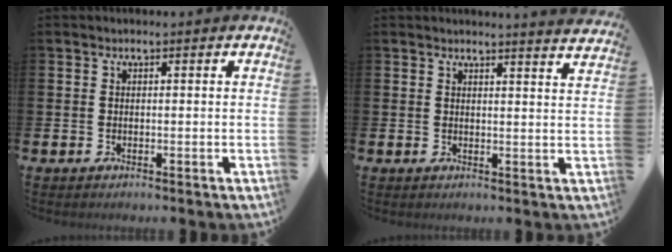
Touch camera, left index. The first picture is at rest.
{"total": 2.8, "force": [2.7, -0.5, -0.1], "torque": [0.008, -0.023, 0.047]}